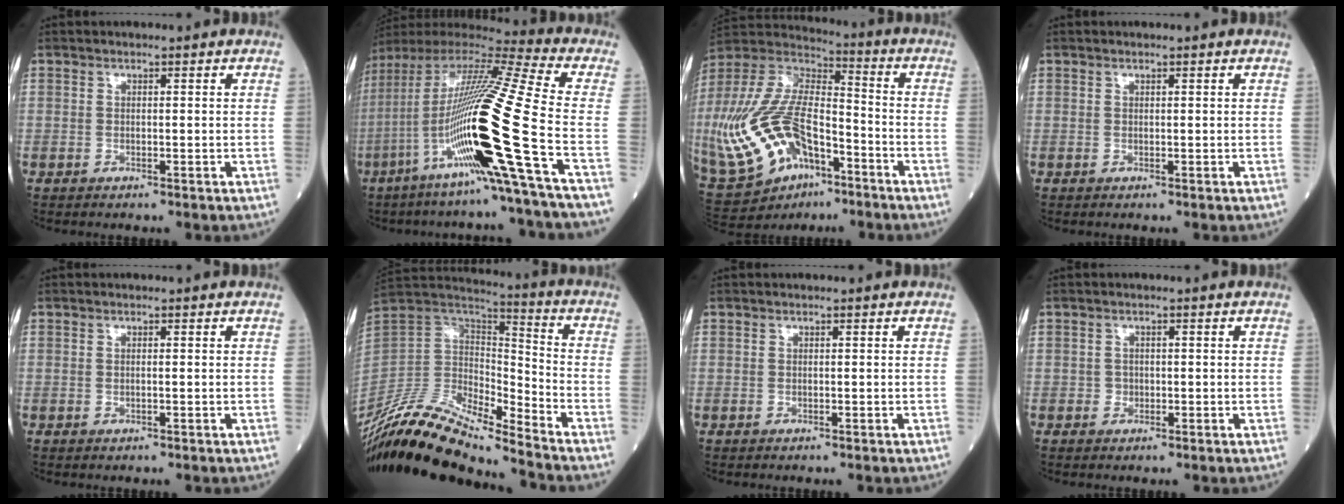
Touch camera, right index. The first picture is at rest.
{"total": 25.1, "force": [-8.2, -1.6, 23.7], "torque": [-0.443, -0.025, -0.163]}
{"total": 23.1, "force": [-8.7, 11.8, 17.9], "torque": [-0.422, 0.002, -0.148]}
{"total": 0.0}
{"total": 0.0}
{"total": 20.3, "force": [-17.8, 2.4, 9.4], "torque": [-0.208, 0.008, -0.338]}
{"total": 0.0}
{"total": 1.0, "force": [-0.3, 1.0, 0.2], "torque": [0.000, 0.005, -0.006]}